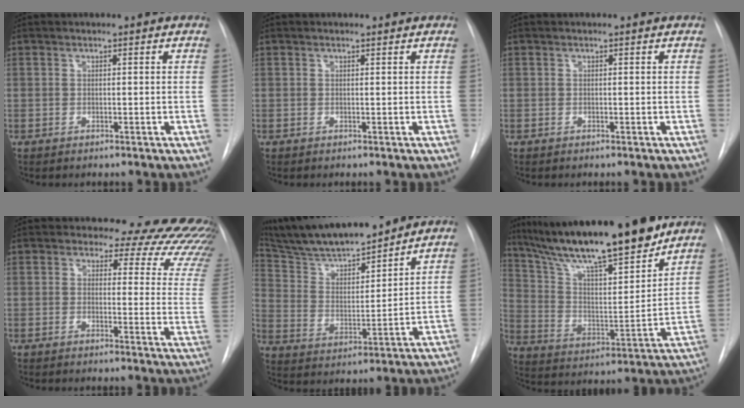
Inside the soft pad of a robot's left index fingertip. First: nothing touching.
{"total": 0.0}
{"total": 0.0}
{"total": 17.9, "force": [16.5, 5.8, 4.1], "torque": [-0.023, -0.097, 0.150]}
{"total": 17.8, "force": [15.7, 2.0, 8.1], "torque": [-0.149, 0.007, 0.277]}
{"total": 22.7, "force": [18.5, 2.8, 12.8], "torque": [-0.221, -0.006, 0.305]}